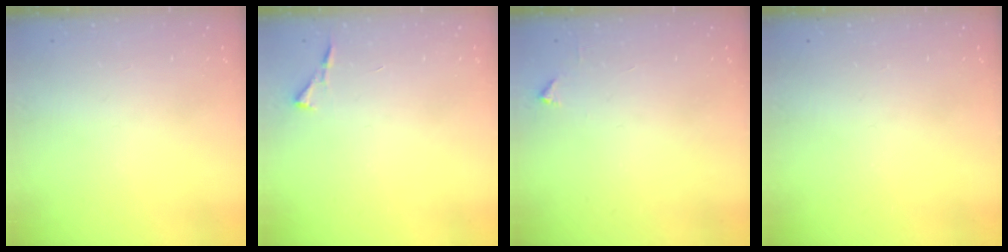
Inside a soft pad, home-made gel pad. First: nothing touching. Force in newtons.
{"total": 3.5, "press": 3.4, "slide": 0.5}
{"total": 2.1, "press": 2.1, "slide": 0.3}
{"total": 0.0}